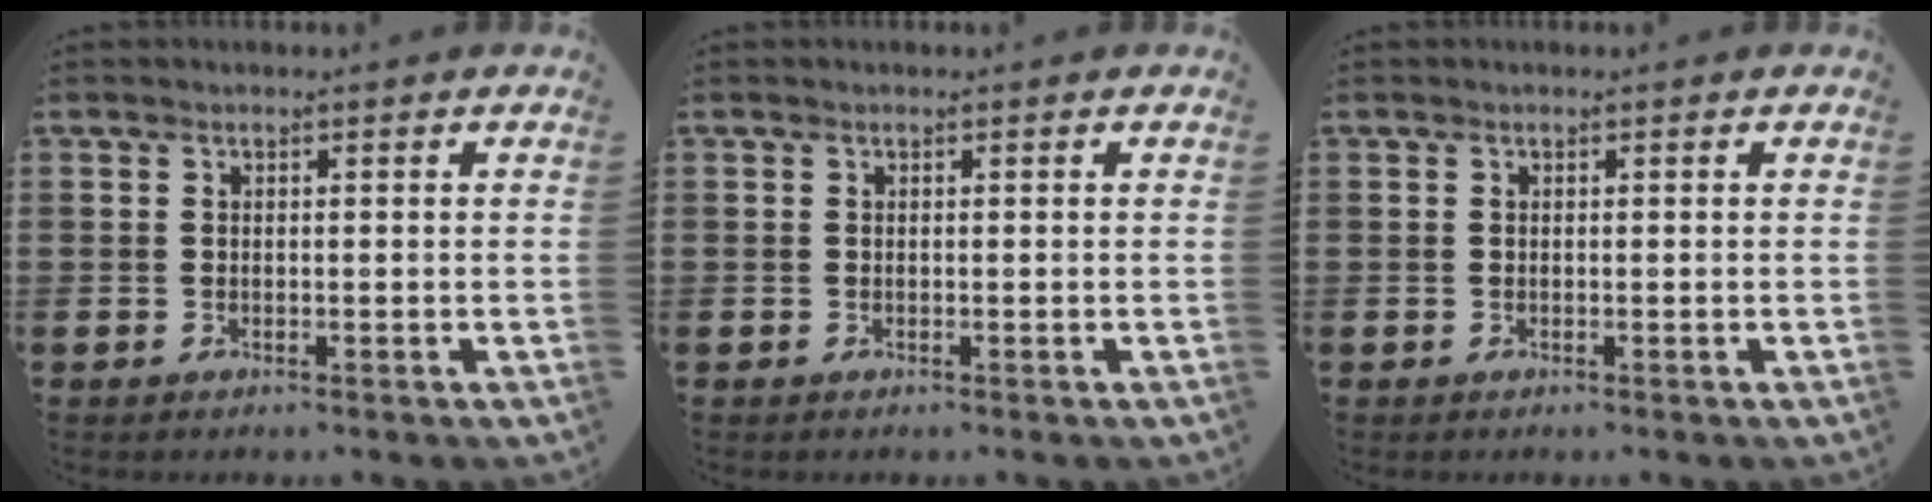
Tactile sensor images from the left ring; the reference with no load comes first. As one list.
[{"total": 0.0}, {"total": 0.0}]